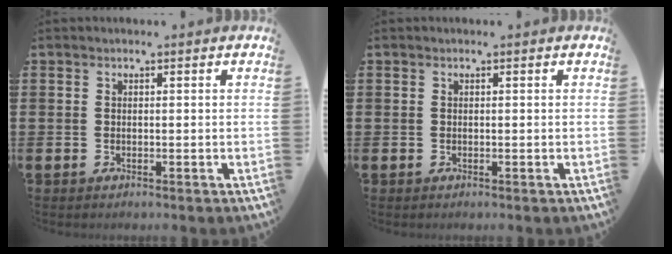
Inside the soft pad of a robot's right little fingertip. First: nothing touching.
{"total": 0.0}